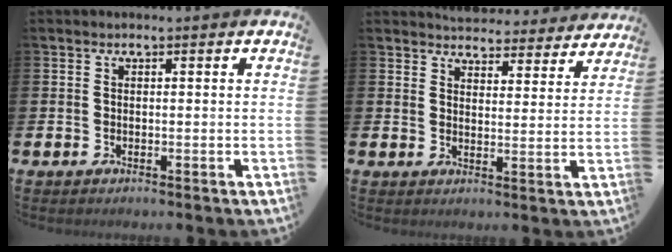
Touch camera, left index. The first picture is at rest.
{"total": 4.6, "force": [4.5, 1.1, -0.2], "torque": [0.002, -0.038, 0.077]}